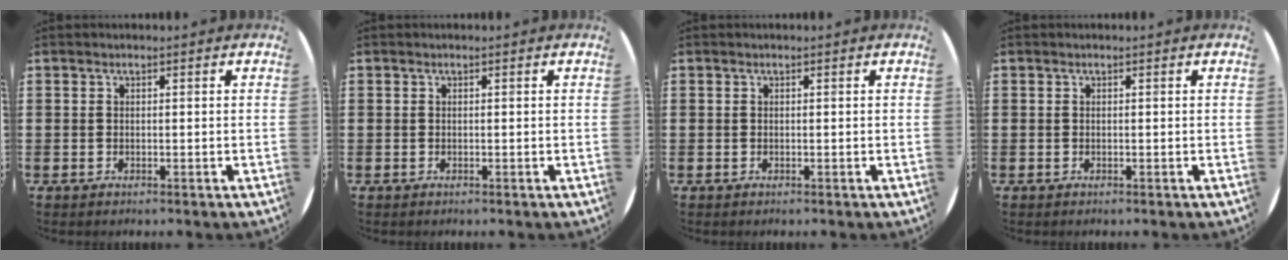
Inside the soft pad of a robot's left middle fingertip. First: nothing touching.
{"total": 0.0}
{"total": 0.0}
{"total": 0.0}